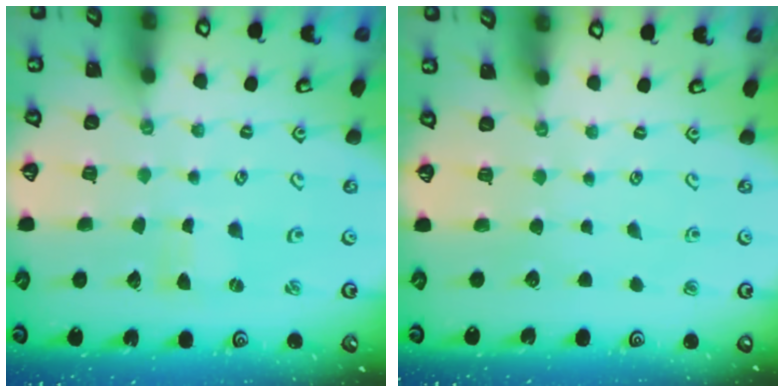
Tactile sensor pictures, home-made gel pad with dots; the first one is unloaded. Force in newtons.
{"total": 0.0}